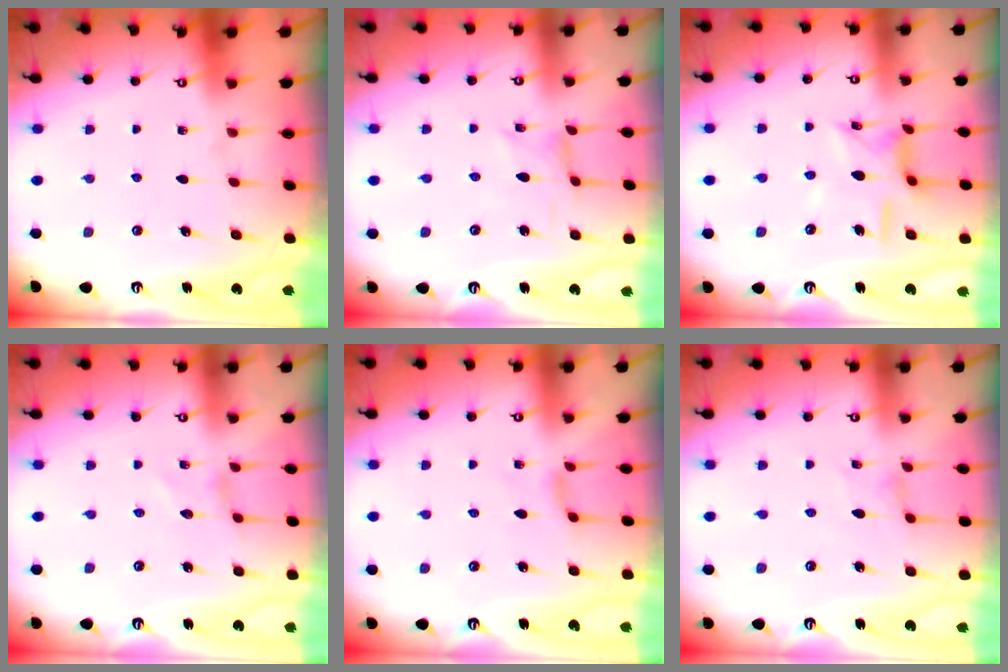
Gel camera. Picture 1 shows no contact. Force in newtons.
{"total": 0.0}
{"total": 10.9, "press": 10.8, "slide": 0.9}
{"total": 0.0}
{"total": 1.3, "press": 1.2, "slide": 0.3}
{"total": 0.0}